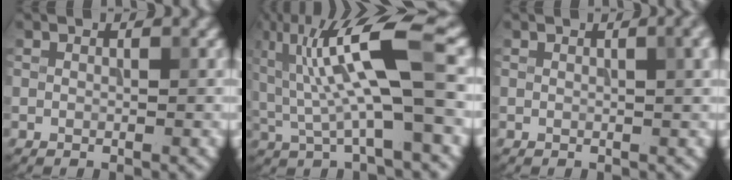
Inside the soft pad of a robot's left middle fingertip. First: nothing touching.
{"total": 10.1, "force": [1.7, 2.1, 9.8], "torque": [-0.179, 0.005, 0.032]}
{"total": 3.4, "force": [0.9, 1.3, 2.9], "torque": [-0.020, 0.011, 0.011]}